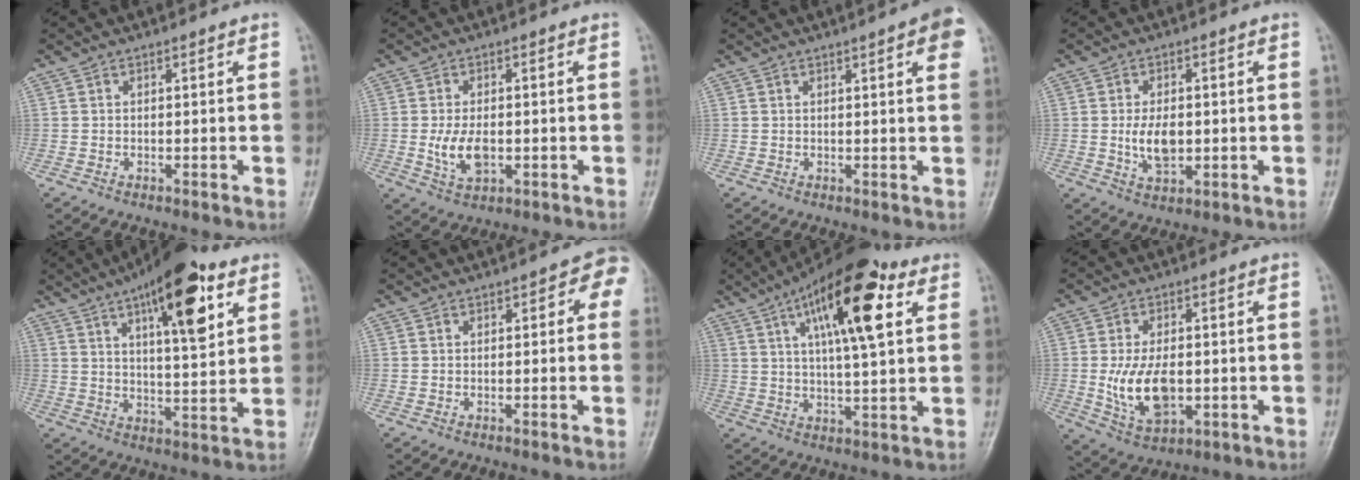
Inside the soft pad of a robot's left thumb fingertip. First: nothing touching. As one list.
[{"total": 6.0, "force": [-1.0, 3.4, 4.9], "torque": [-0.092, -0.002, -0.012]}, {"total": 5.6, "force": [2.4, 1.0, 5.0], "torque": [-0.051, 0.000, 0.023]}, {"total": 6.1, "force": [-0.4, 3.6, 4.9], "torque": [-0.083, -0.004, -0.003]}, {"total": 16.8, "force": [8.1, 5.5, 13.7], "torque": [-0.181, -0.025, 0.121]}, {"total": 4.8, "force": [1.0, 2.4, 4.0], "torque": [-0.021, 0.011, -0.001]}, {"total": 17.5, "force": [6.9, 5.7, 15.0], "torque": [-0.221, -0.004, 0.104]}, {"total": 10.5, "force": [-1.2, 6.0, 8.5], "torque": [-0.146, -0.003, -0.010]}]